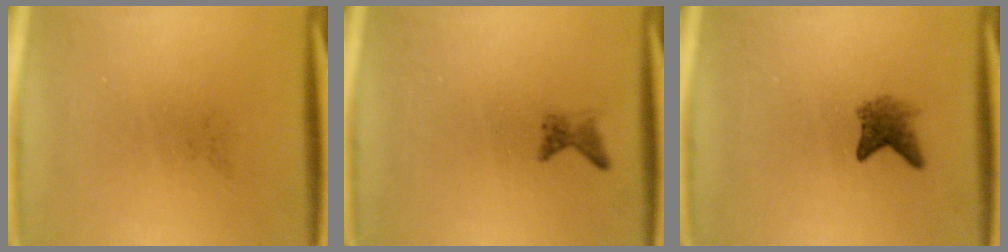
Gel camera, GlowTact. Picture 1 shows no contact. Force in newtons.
{"total": 1.2}
{"total": 2.7}